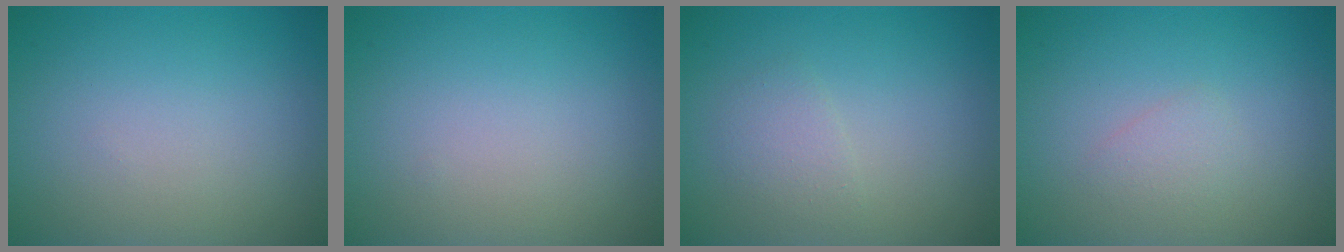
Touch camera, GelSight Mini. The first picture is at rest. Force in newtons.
{"total": 0.0}
{"total": 1.5, "press": 1.5, "slide": 0.0}
{"total": 1.1, "press": 1.1, "slide": 0.0}